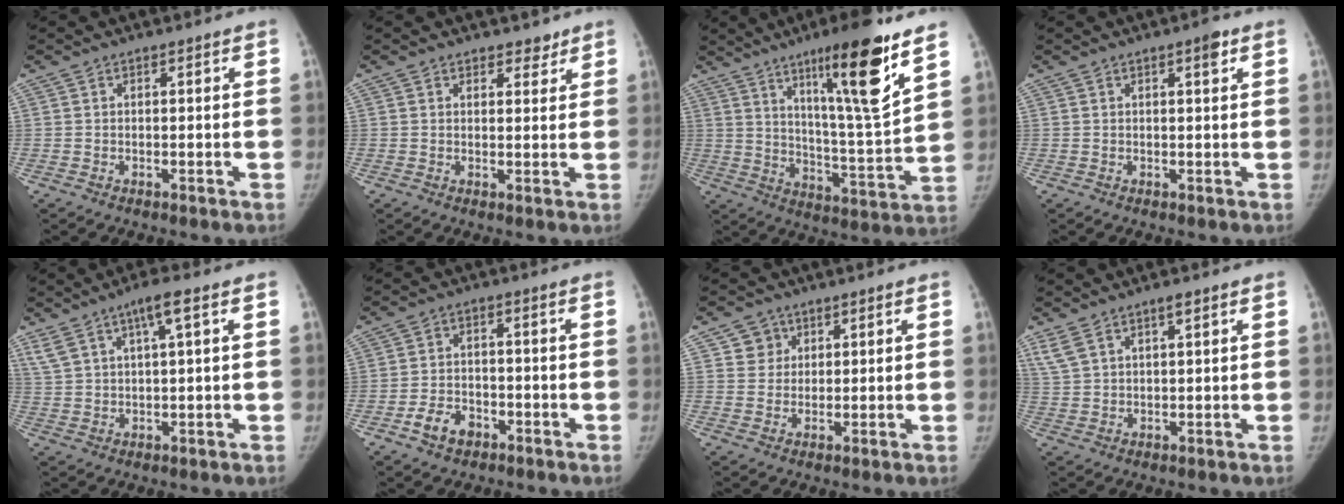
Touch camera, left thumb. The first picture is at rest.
{"total": 2.7, "force": [2.1, 1.5, 0.6], "torque": [0.013, -0.013, 0.027]}
{"total": 19.0, "force": [10.8, 1.8, 15.5], "torque": [-0.224, -0.065, 0.176]}
{"total": 2.1, "force": [1.1, 0.4, 1.8], "torque": [-0.023, -0.003, 0.014]}
{"total": 7.3, "force": [4.1, 1.5, 5.8], "torque": [-0.116, -0.003, 0.082]}
{"total": 5.7, "force": [-3.1, 3.9, 2.8], "torque": [-0.040, 0.021, -0.053]}
{"total": 4.1, "force": [1.7, 3.8, -0.3], "torque": [0.034, -0.006, 0.024]}
{"total": 5.4, "force": [3.5, 2.1, 3.5], "torque": [-0.069, -0.004, 0.072]}